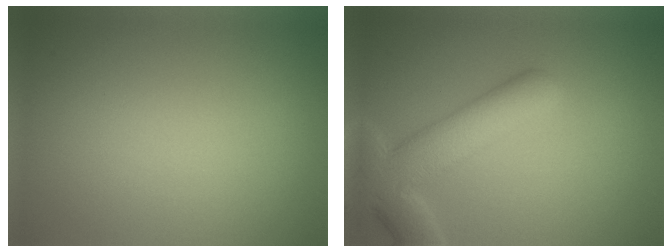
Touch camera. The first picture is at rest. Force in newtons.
{"total": 6.8, "press": 6.8, "slide": 0.6}